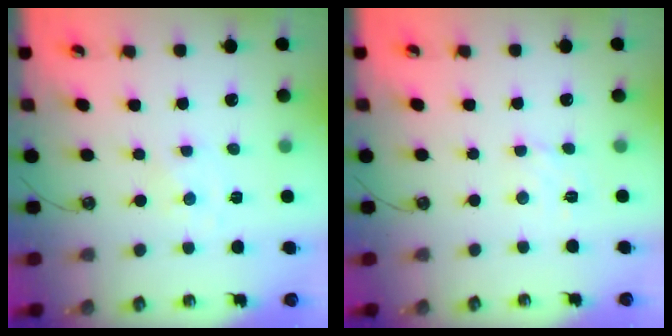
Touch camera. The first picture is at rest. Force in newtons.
{"total": 2.9, "press": 2.9, "slide": 0.2}